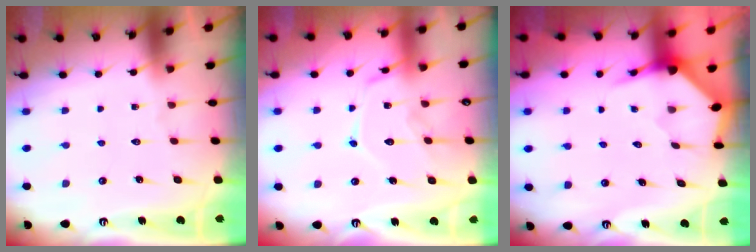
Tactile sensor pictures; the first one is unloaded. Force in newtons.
{"total": 11.7, "press": 11.6, "slide": 0.7}
{"total": 3.7, "press": 3.7, "slide": 0.4}